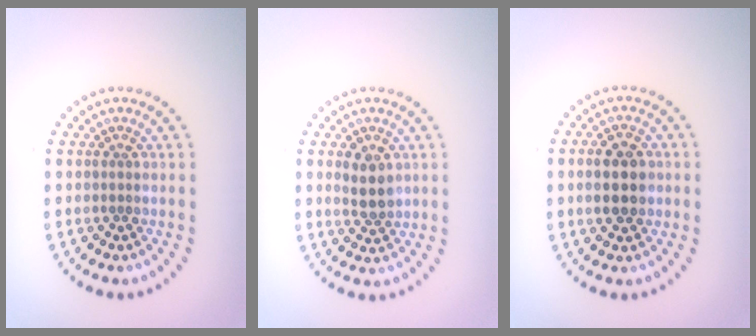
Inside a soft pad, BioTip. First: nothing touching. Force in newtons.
{"total": 2.9, "press": 2.8, "slide": 0.9}
{"total": 4.4, "press": 4.4, "slide": 0.2}